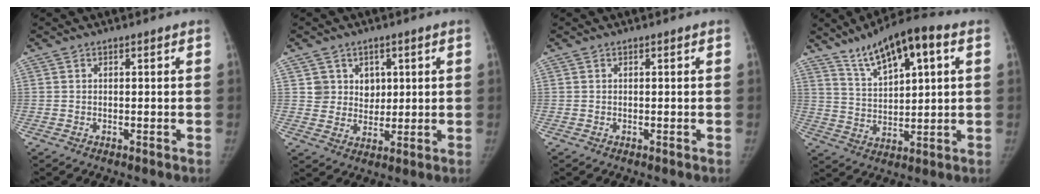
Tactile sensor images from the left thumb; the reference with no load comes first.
{"total": 5.8, "force": [2.2, 5.2, 1.2], "torque": [0.020, -0.009, 0.040]}
{"total": 0.0}
{"total": 13.0, "force": [6.9, 4.2, 10.3], "torque": [-0.153, -0.012, 0.119]}